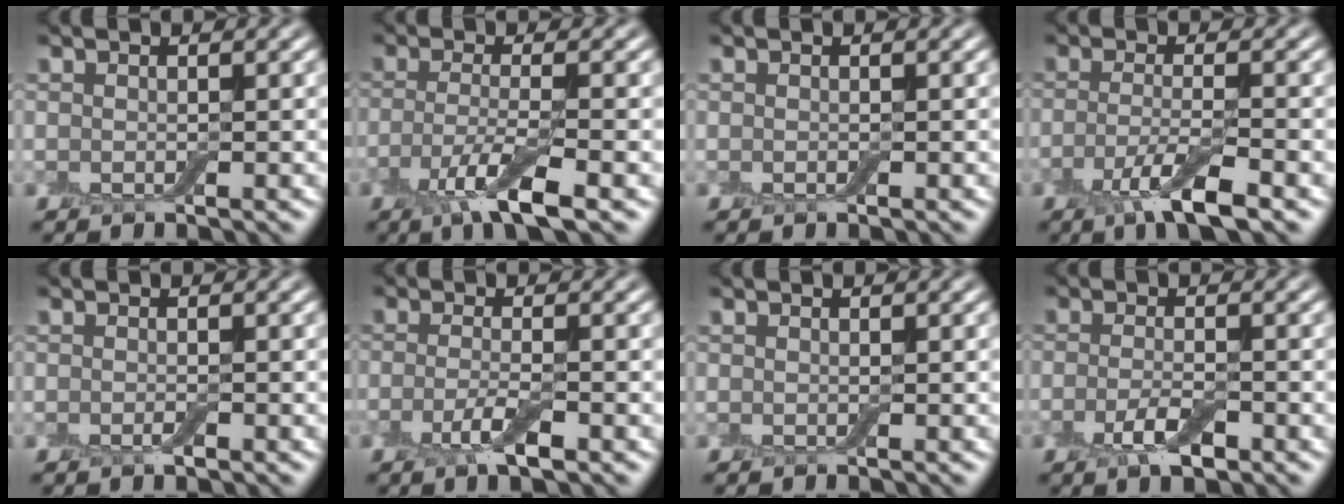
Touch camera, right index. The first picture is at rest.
{"total": 4.8, "force": [-2.1, 1.0, 4.2], "torque": [-0.083, -0.008, -0.046]}
{"total": 0.0}
{"total": 4.4, "force": [-2.2, 0.9, 3.7], "torque": [-0.072, -0.006, -0.048]}
{"total": 0.7, "force": [-0.3, 0.2, 0.6], "torque": [-0.011, -0.002, -0.006]}
{"total": 2.7, "force": [-1.2, 0.7, 2.4], "torque": [-0.049, -0.002, -0.026]}
{"total": 0.0}
{"total": 2.9, "force": [-1.4, 1.0, 2.3], "torque": [-0.051, -0.004, -0.028]}